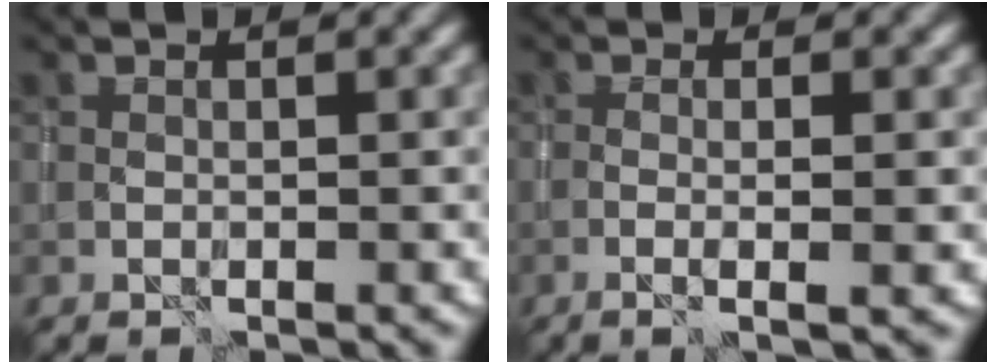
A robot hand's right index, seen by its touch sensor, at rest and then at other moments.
{"total": 2.8, "force": [-0.4, 0.4, 2.7], "torque": [-0.042, 0.001, -0.012]}